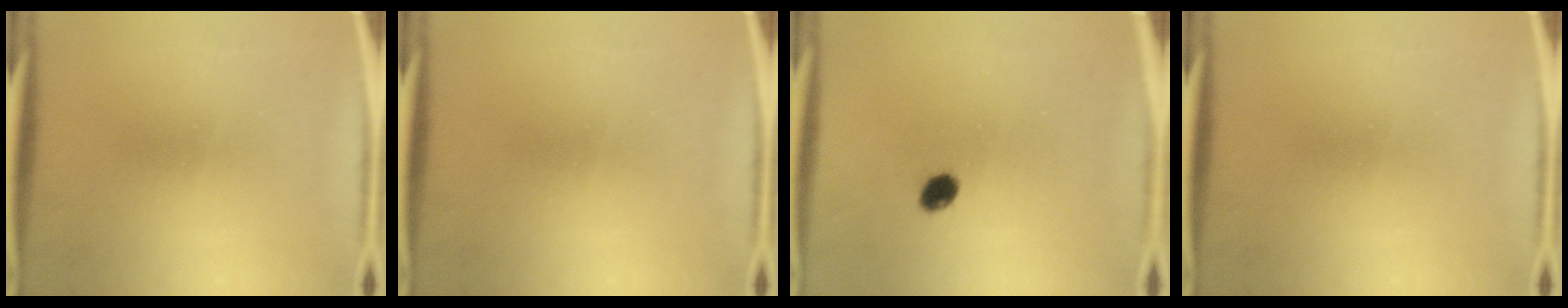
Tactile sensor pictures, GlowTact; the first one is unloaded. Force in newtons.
{"total": 0.0}
{"total": 3.1}
{"total": 0.0}